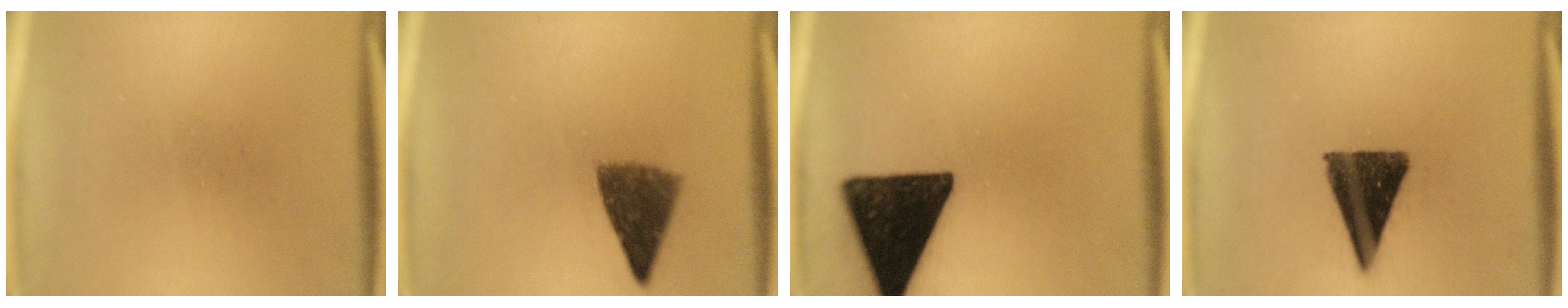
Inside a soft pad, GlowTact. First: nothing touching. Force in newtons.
{"total": 7.2}
{"total": 17.6}
{"total": 13.2}